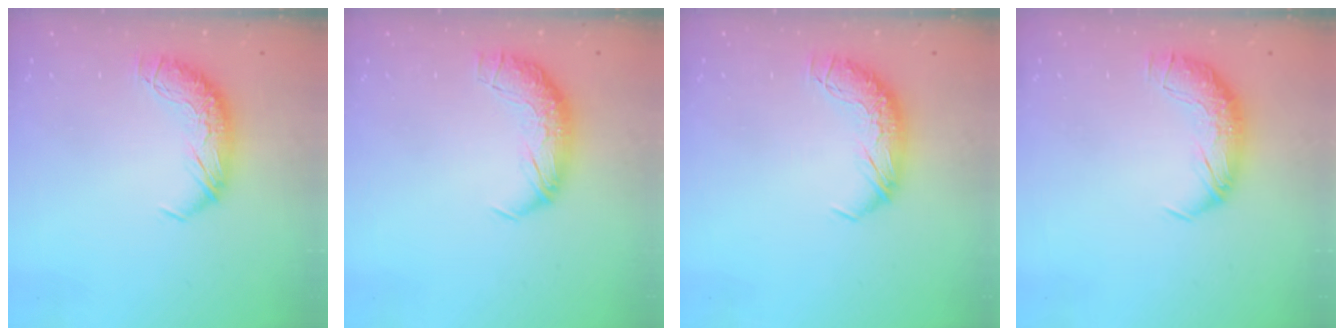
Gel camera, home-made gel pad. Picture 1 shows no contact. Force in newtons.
{"total": 2.5, "press": 1.2, "slide": 2.2}
{"total": 0.0}
{"total": 1.7, "press": 0.6, "slide": 1.6}